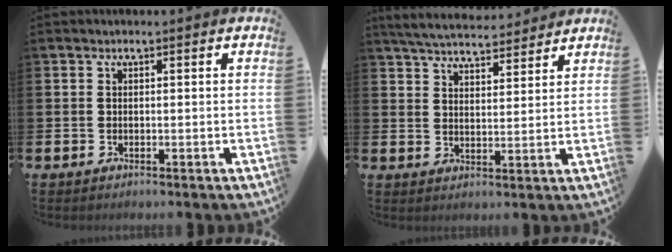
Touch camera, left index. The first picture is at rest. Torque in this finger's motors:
{"motor_torque": [0.98, -1.16, 0.20, 0.08]}